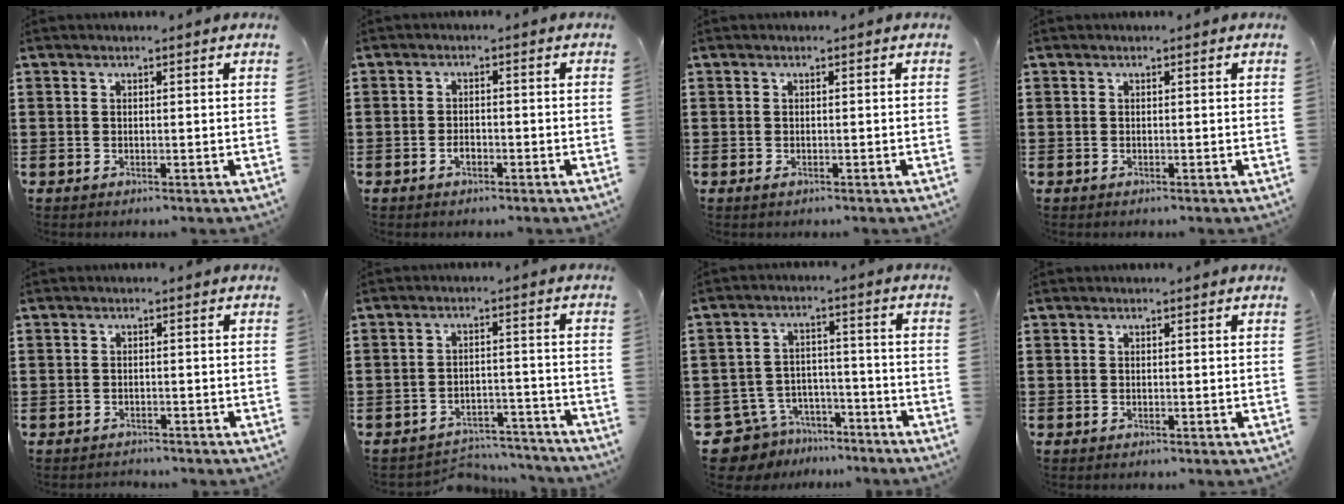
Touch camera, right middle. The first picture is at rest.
{"total": 1.5, "force": [-0.8, 0.8, 1.1], "torque": [-0.022, -0.001, -0.015]}
{"total": 0.0}
{"total": 0.0}
{"total": 1.1, "force": [-1.1, 0.3, -0.2], "torque": [0.002, 0.004, -0.025]}
{"total": 4.3, "force": [-4.2, 0.7, 0.3], "torque": [-0.008, 0.007, -0.088]}
{"total": 6.9, "force": [-6.4, 2.4, 0.6], "torque": [-0.039, 0.014, -0.133]}
{"total": 0.0}